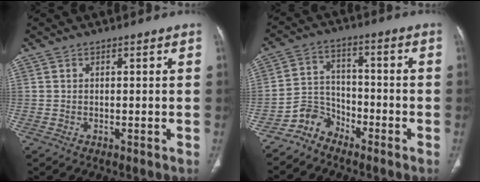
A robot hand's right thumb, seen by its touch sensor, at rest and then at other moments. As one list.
[{"total": 6.0, "force": [-5.0, 3.3, 0.4], "torque": [0.012, 0.049, -0.104]}]